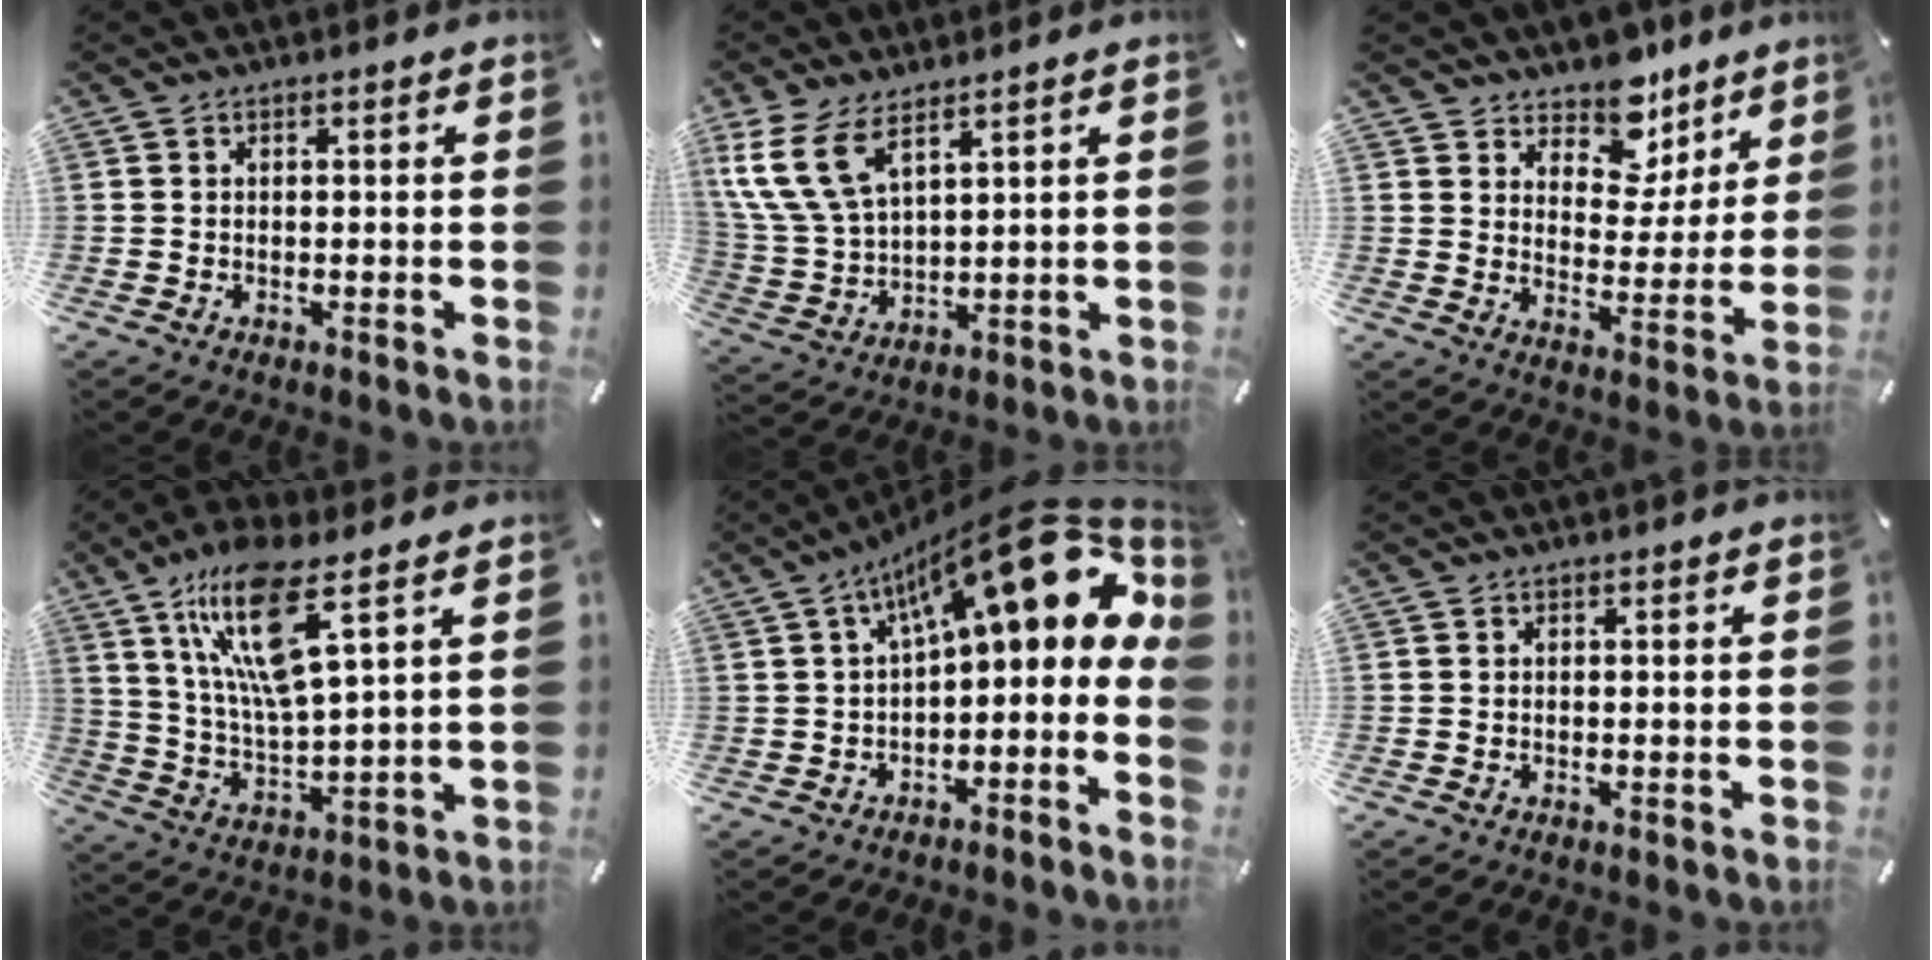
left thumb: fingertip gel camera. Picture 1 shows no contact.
{"total": 11.5, "force": [6.9, 5.9, 7.0], "torque": [-0.178, -0.020, 0.128]}
{"total": 11.3, "force": [9.1, 6.4, 2.1], "torque": [-0.029, -0.080, 0.166]}
{"total": 15.3, "force": [8.9, 3.7, 11.9], "torque": [-0.251, -0.031, 0.145]}
{"total": 21.1, "force": [9.4, 8.0, 17.0], "torque": [-0.249, -0.063, 0.161]}
{"total": 0.0}